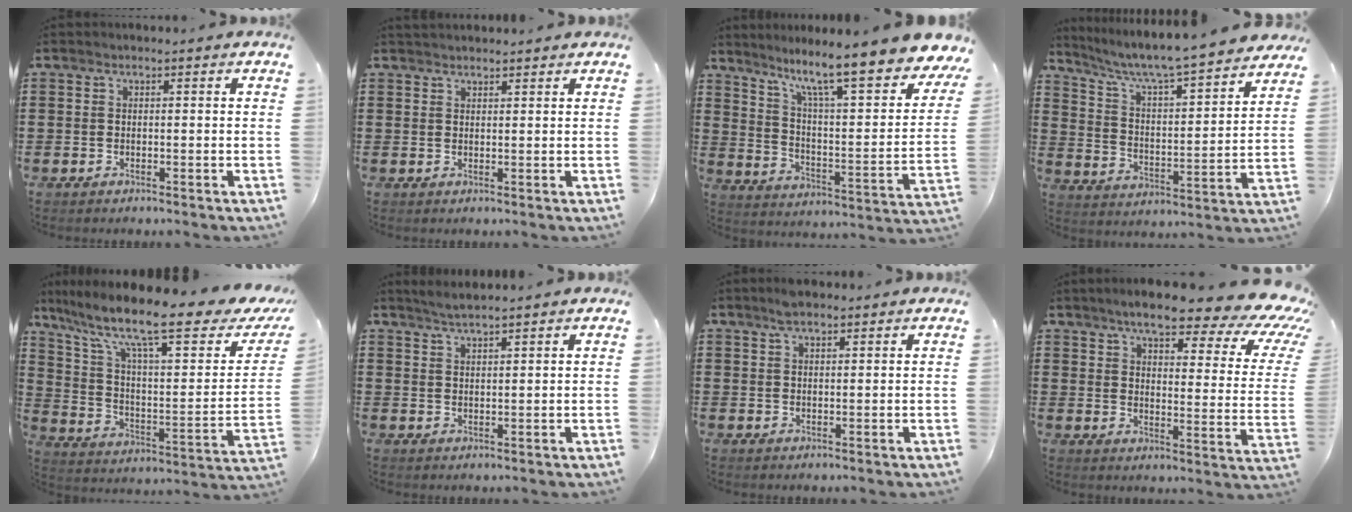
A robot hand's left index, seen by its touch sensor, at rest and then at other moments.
{"total": 1.5, "force": [1.4, 0.2, 0.1], "torque": [-0.005, 0.002, 0.028]}
{"total": 10.7, "force": [8.5, 0.6, 6.5], "torque": [-0.135, -0.067, 0.132]}
{"total": 6.1, "force": [5.5, -0.1, 2.6], "torque": [-0.075, -0.047, 0.085]}
{"total": 14.9, "force": [10.0, 2.9, 10.7], "torque": [-0.214, -0.059, 0.158]}
{"total": 2.1, "force": [2.0, -0.2, 0.8], "torque": [-0.018, 0.003, 0.037]}
{"total": 2.6, "force": [2.0, 0.7, 1.4], "torque": [-0.032, 0.003, 0.037]}
{"total": 10.0, "force": [7.5, 1.6, 6.5], "torque": [-0.122, -0.046, 0.120]}